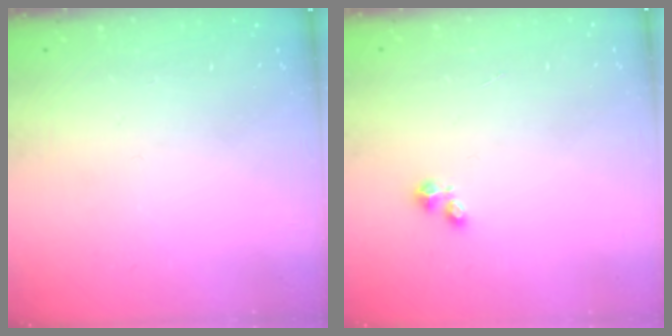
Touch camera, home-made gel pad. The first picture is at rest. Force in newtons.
{"total": 1.9, "press": 1.8, "slide": 0.2}